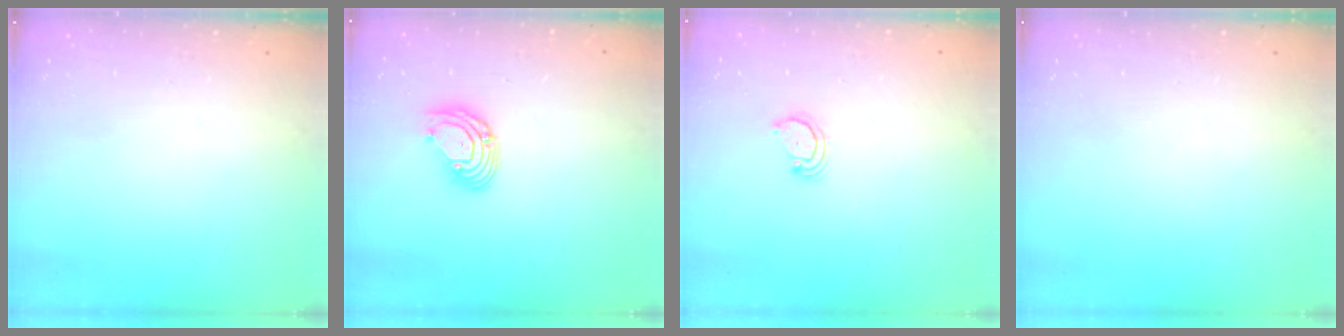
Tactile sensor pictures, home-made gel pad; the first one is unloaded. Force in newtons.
{"total": 8.3, "press": 8.2, "slide": 0.7}
{"total": 2.8, "press": 2.8, "slide": 0.3}
{"total": 0.0}